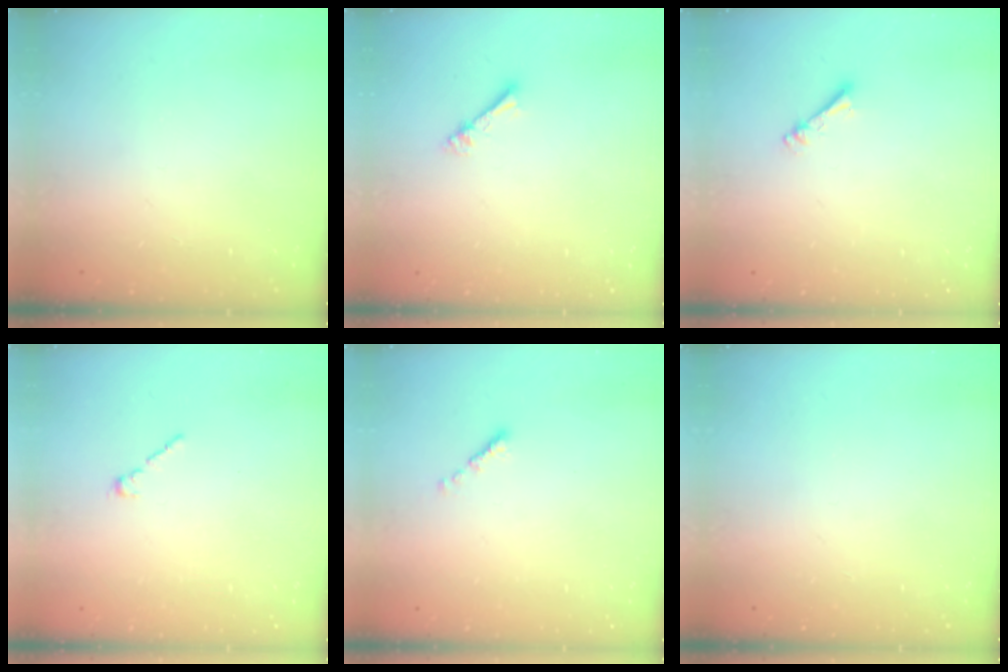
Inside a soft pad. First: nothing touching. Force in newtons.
{"total": 2.3, "press": 2.3, "slide": 0.3}
{"total": 2.7, "press": 2.7, "slide": 0.4}
{"total": 1.7, "press": 1.7, "slide": 0.5}
{"total": 0.0}
{"total": 0.0}